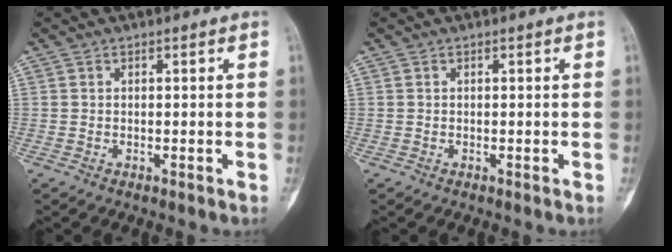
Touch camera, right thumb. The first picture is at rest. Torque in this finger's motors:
{"motor_torque": [0.21, 0.08, 0.08, -0.06, 0.03]}